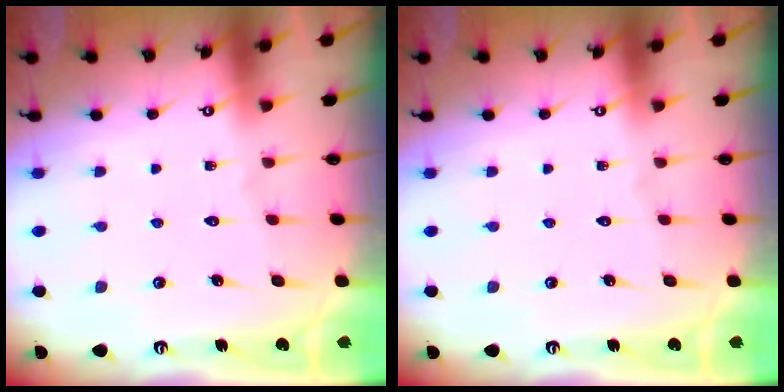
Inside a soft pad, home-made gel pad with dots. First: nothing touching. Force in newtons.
{"total": 0.0}